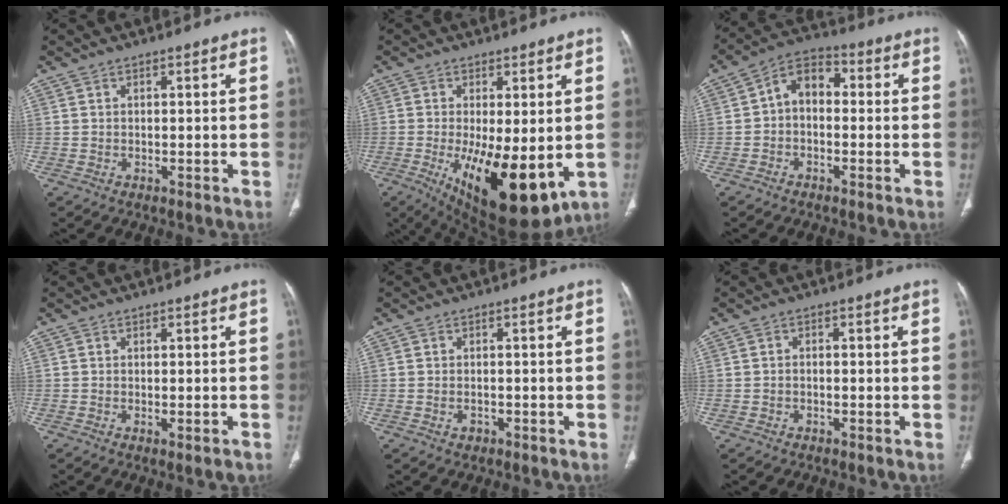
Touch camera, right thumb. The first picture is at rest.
{"total": 16.9, "force": [-3.6, 6.6, 15.2], "torque": [-0.231, -0.031, -0.033]}
{"total": 7.4, "force": [-0.3, 5.1, 5.3], "torque": [-0.067, 0.030, -0.022]}
{"total": 1.5, "force": [-0.6, 0.5, 1.3], "torque": [-0.021, -0.003, -0.005]}
{"total": 1.3, "force": [-0.6, 1.0, 0.7], "torque": [-0.011, 0.007, -0.005]}
{"total": 0.9, "force": [-0.4, 0.6, 0.5], "torque": [-0.007, 0.004, -0.008]}